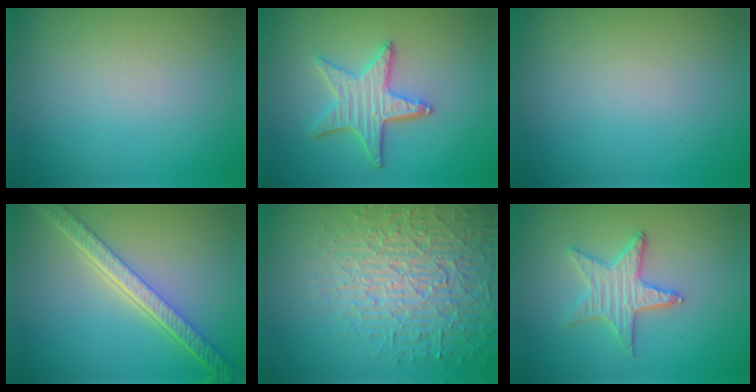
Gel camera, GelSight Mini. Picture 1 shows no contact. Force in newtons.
{"total": 4.3, "press": 3.7, "slide": 2.3}
{"total": 0.0}
{"total": 5.8, "press": 4.5, "slide": 3.6}
{"total": 7.4, "press": 7.2, "slide": 1.7}
{"total": 3.2, "press": 3.1, "slide": 0.6}